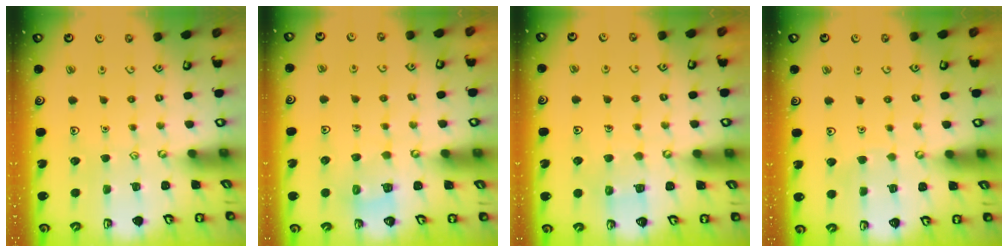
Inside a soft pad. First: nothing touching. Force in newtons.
{"total": 5.5, "press": 5.5, "slide": 0.4}
{"total": 5.3, "press": 5.3, "slide": 0.5}
{"total": 2.7, "press": 2.7, "slide": 0.2}